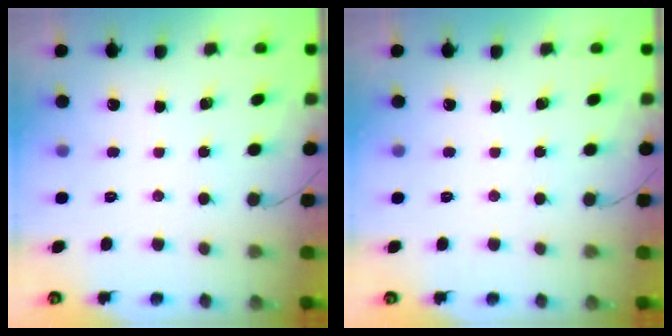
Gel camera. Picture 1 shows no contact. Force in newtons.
{"total": 0.0}